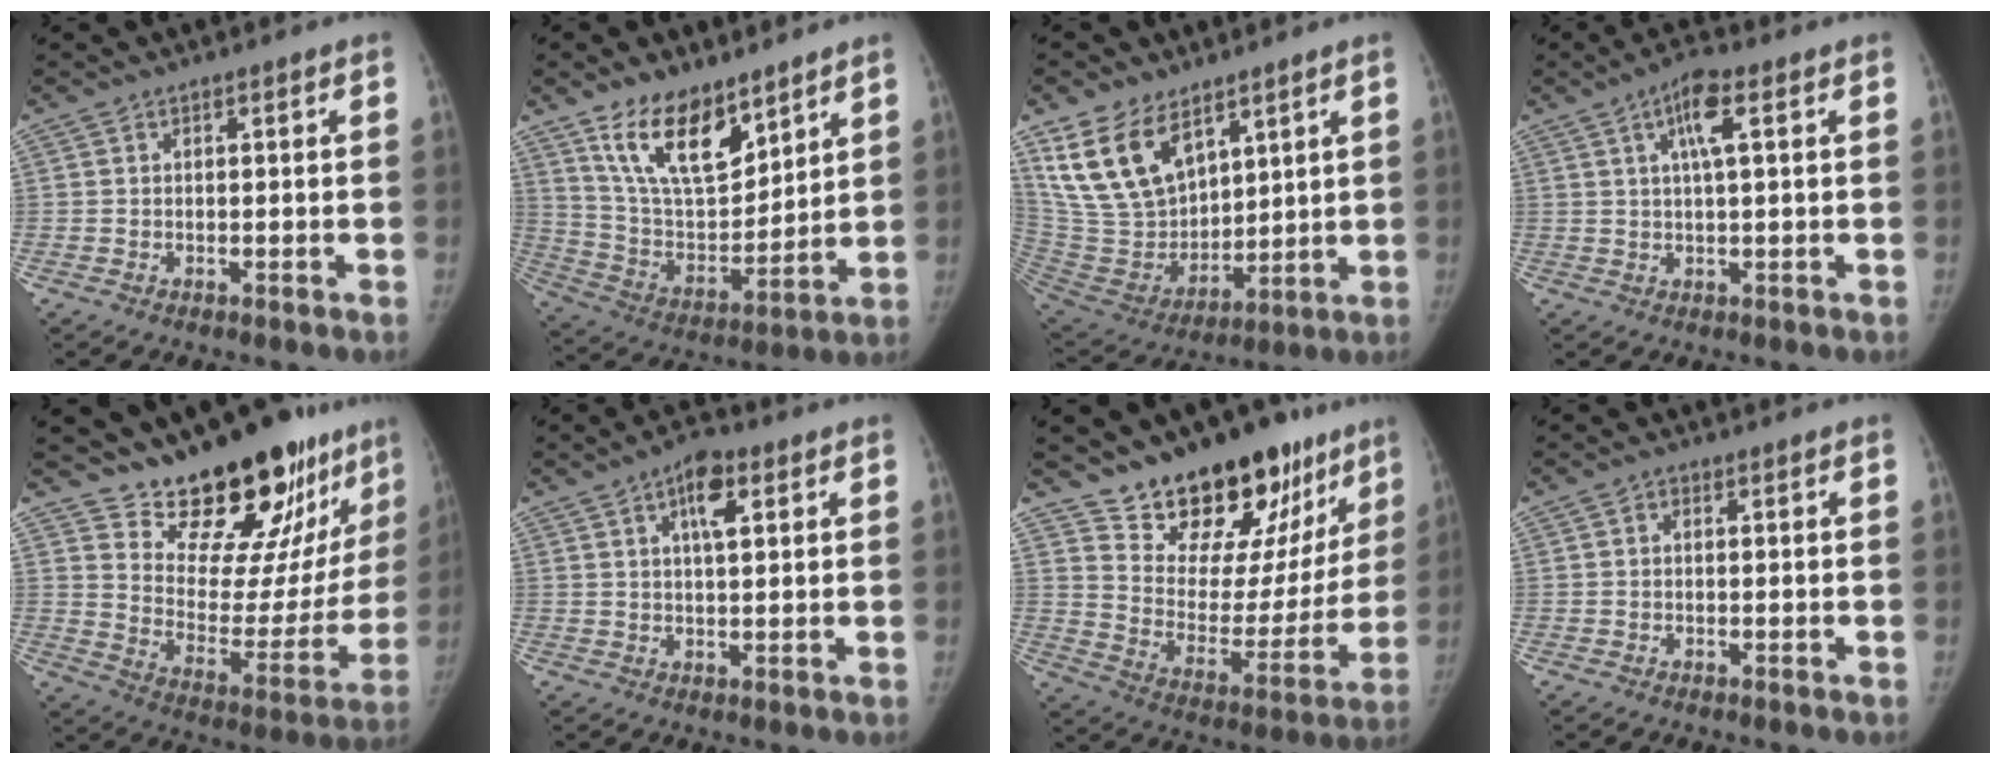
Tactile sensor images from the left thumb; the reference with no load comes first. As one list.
[{"total": 16.3, "force": [10.8, 7.7, 9.5], "torque": [-0.124, -0.067, 0.211]}, {"total": 17.6, "force": [10.1, 10.4, 9.9], "torque": [-0.156, -0.049, 0.216]}, {"total": 6.1, "force": [2.2, 1.5, 5.5], "torque": [-0.103, 0.004, 0.036]}, {"total": 21.8, "force": [18.1, 8.5, 8.8], "torque": [-0.071, -0.133, 0.259]}, {"total": 6.5, "force": [2.7, 2.8, 5.2], "torque": [-0.073, -0.002, 0.040]}, {"total": 24.9, "force": [18.4, 12.0, 11.5], "torque": [-0.125, -0.109, 0.279]}, {"total": 0.9, "force": [0.0, 0.7, 0.5], "torque": [-0.004, 0.003, -0.006]}]